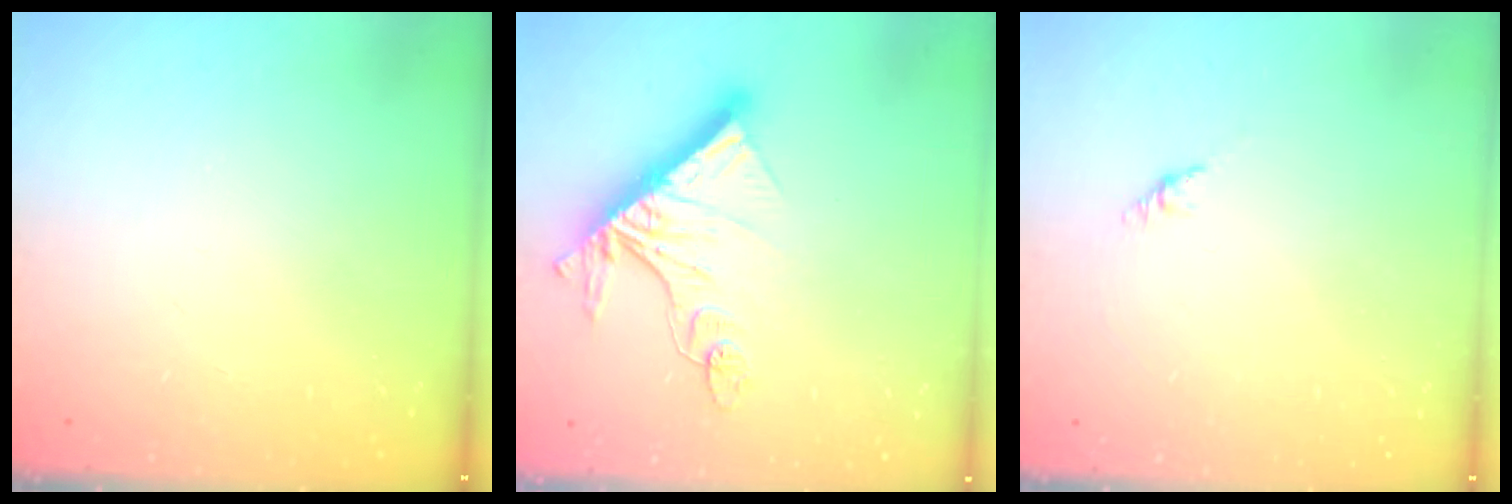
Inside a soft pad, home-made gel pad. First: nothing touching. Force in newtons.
{"total": 15.4, "press": 15.3, "slide": 0.9}
{"total": 2.7, "press": 2.6, "slide": 0.7}